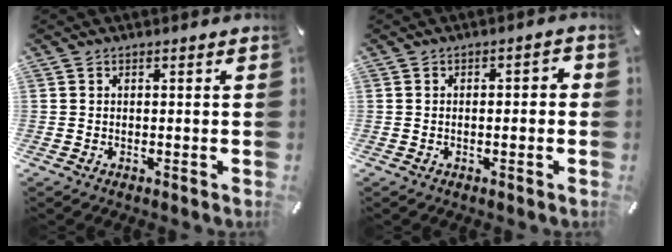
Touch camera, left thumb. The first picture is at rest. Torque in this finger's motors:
{"motor_torque": [-0.14, 0.02, -0.17, 0.10, 0.06]}